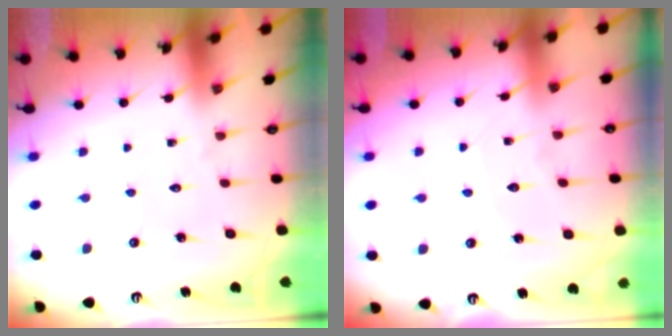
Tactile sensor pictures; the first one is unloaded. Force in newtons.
{"total": 5.6, "press": 5.6, "slide": 0.6}